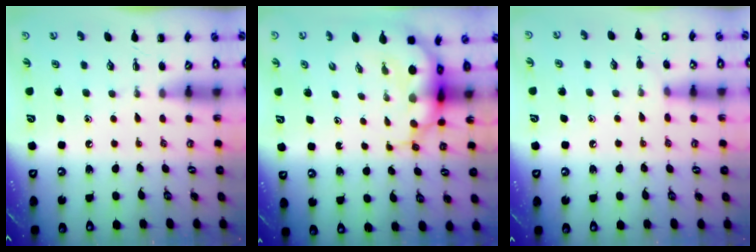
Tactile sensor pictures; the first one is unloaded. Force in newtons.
{"total": 8.0, "press": 7.7, "slide": 2.0}
{"total": 7.8, "press": 7.5, "slide": 2.1}